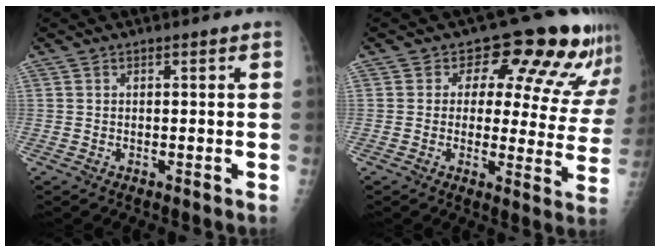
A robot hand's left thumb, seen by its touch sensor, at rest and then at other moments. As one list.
[{"total": 15.2, "force": [10.3, 7.6, 8.2], "torque": [-0.039, -0.050, 0.102]}]